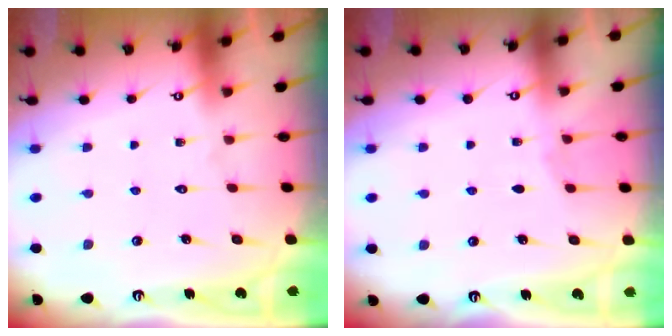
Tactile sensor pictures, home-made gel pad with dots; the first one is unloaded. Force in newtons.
{"total": 2.5, "press": 2.5, "slide": 0.4}